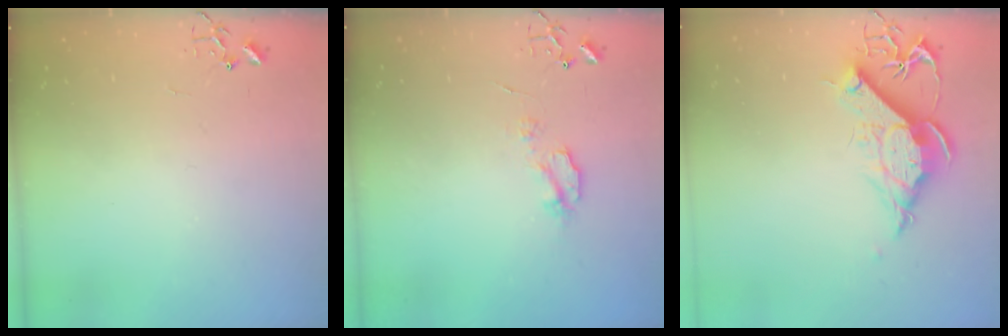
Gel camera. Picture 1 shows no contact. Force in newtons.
{"total": 5.1, "press": 5.0, "slide": 0.7}
{"total": 12.5, "press": 12.4, "slide": 1.5}